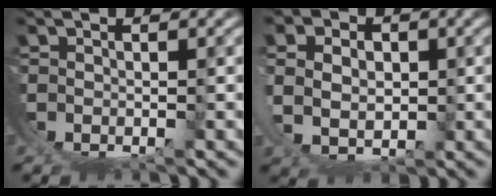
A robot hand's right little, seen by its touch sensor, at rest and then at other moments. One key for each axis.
{"total": 4.7, "fx": 2.1, "fy": 2.9, "fz": 3.0, "tx": -0.058, "ty": -0.016, "tz": 0.045}